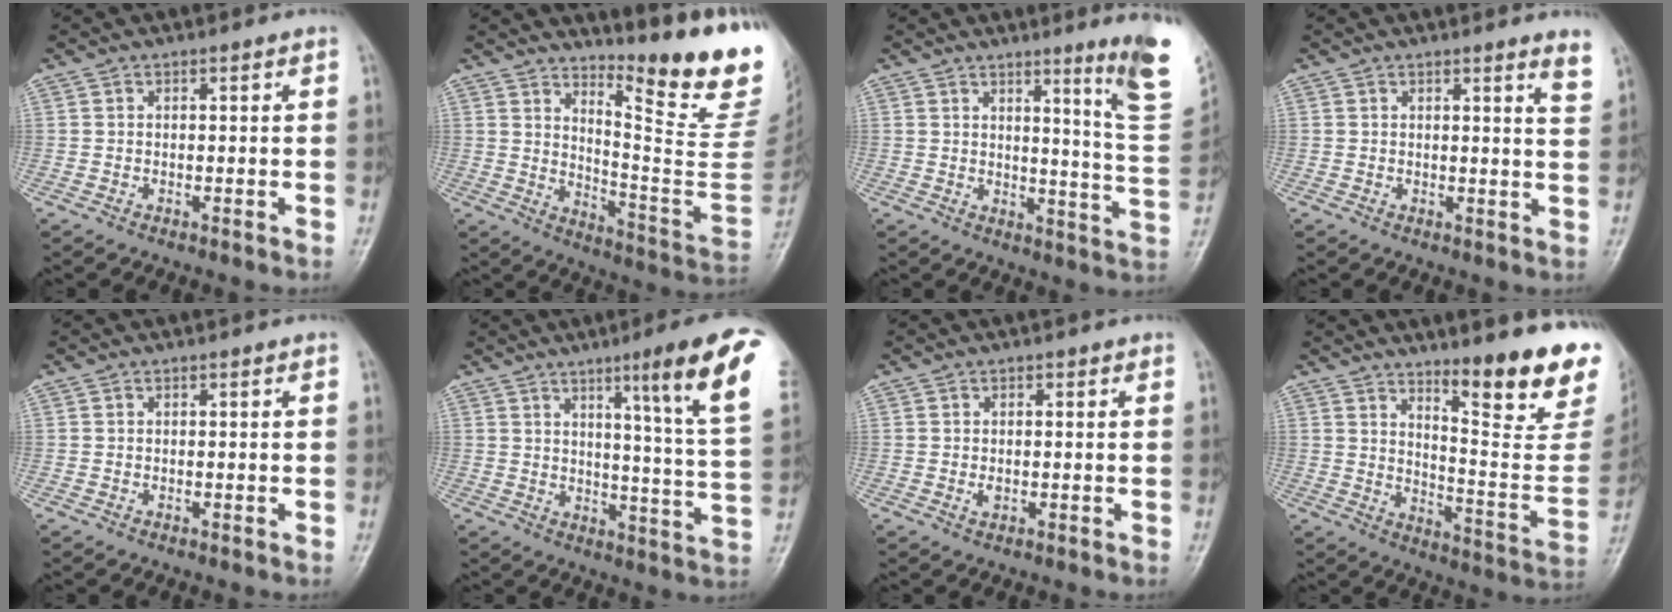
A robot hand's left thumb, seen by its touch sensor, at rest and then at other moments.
{"total": 19.3, "force": [13.8, 3.1, 13.2], "torque": [-0.151, -0.135, 0.199]}
{"total": 13.3, "force": [7.4, 0.4, 11.1], "torque": [-0.128, -0.055, 0.097]}
{"total": 3.3, "force": [2.5, -0.1, 2.2], "torque": [-0.028, -0.023, 0.024]}
{"total": 0.0}
{"total": 16.9, "force": [8.3, 0.5, 14.7], "torque": [-0.187, -0.038, 0.111]}
{"total": 1.4, "force": [-0.1, 1.1, 0.9], "torque": [-0.010, -0.001, -0.001]}
{"total": 20.2, "force": [13.2, 4.5, 14.6], "torque": [-0.154, -0.099, 0.192]}